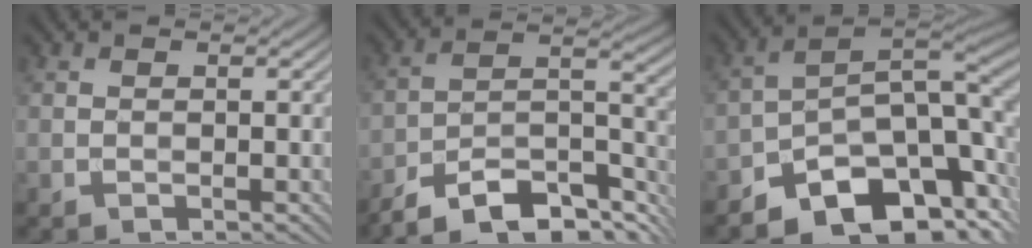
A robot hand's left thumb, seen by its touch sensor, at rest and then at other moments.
{"total": 14.2, "force": [-11.4, 3.9, 7.5], "torque": [-0.138, 0.004, -0.193]}
{"total": 13.1, "force": [-7.2, 6.6, 8.8], "torque": [-0.132, -0.012, -0.122]}